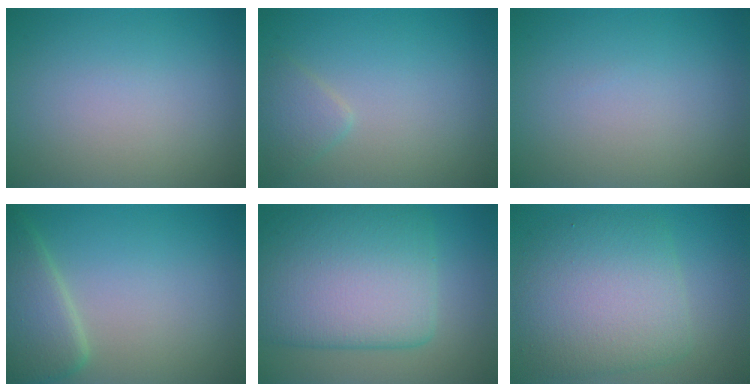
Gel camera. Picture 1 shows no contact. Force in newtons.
{"total": 1.6, "press": 1.6, "slide": 0.1}
{"total": 0.0}
{"total": 4.4, "press": 4.4, "slide": 0.3}
{"total": 10.3, "press": 10.3, "slide": 0.5}
{"total": 7.5, "press": 7.5, "slide": 0.1}